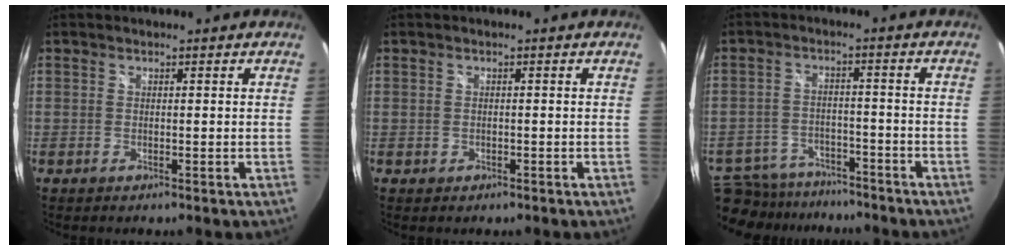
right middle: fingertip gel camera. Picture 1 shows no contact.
{"total": 0.7, "force": [-0.3, 0.6, 0.2], "torque": [-0.002, -0.002, -0.003]}
{"total": 15.9, "force": [-13.0, 7.2, 5.5], "torque": [-0.148, 0.002, -0.194]}